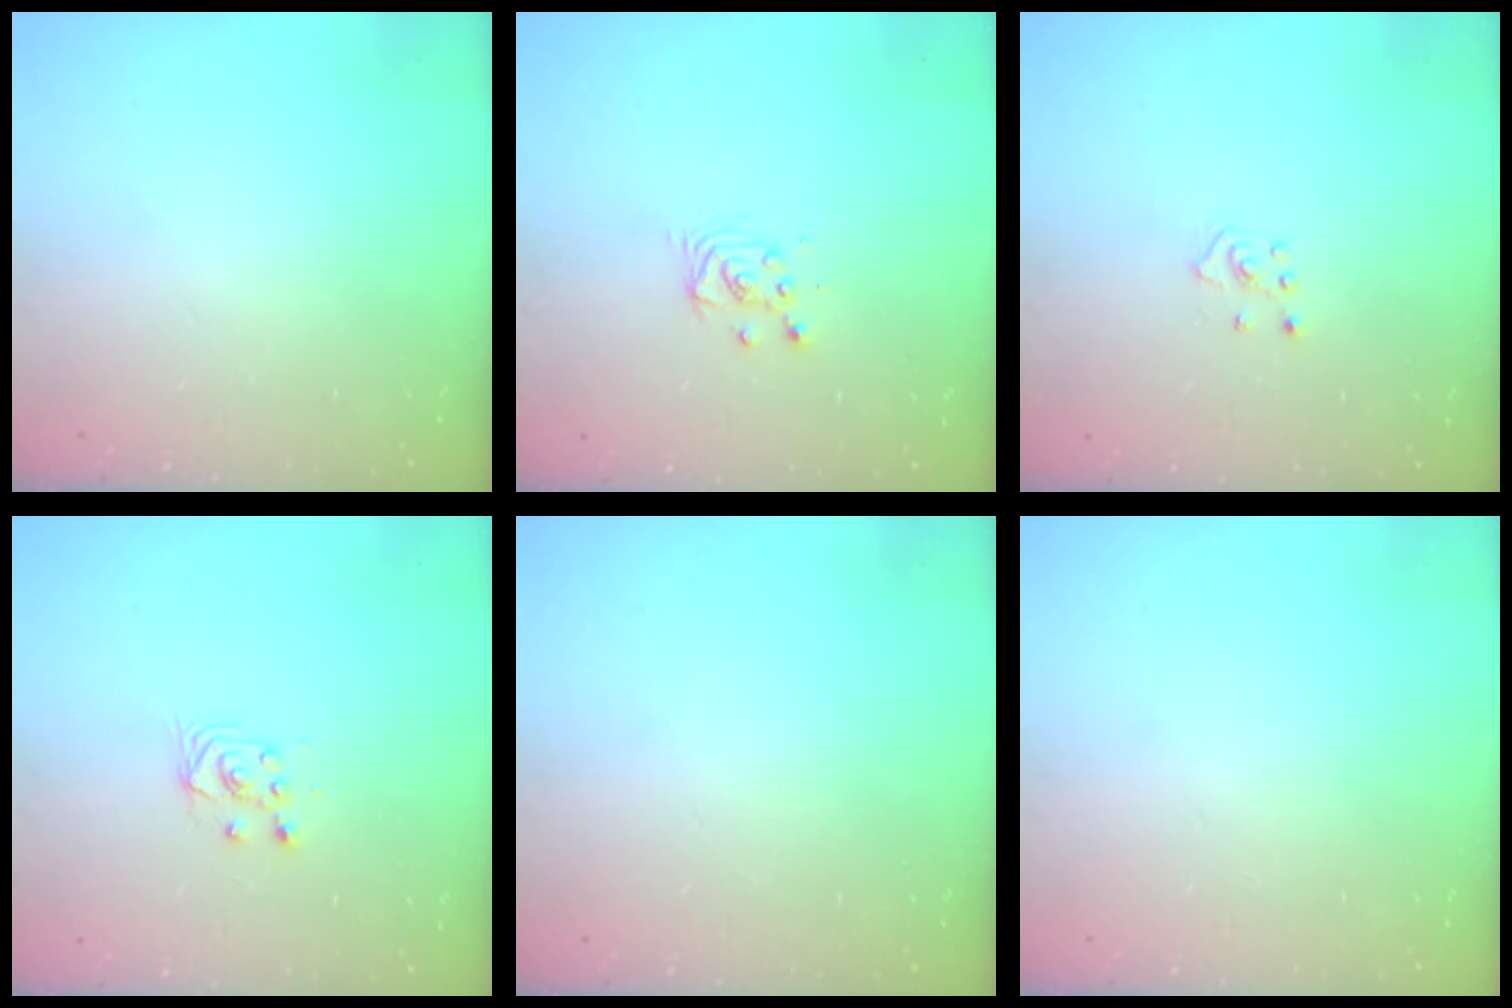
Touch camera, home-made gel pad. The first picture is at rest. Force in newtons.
{"total": 3.4, "press": 3.4, "slide": 0.4}
{"total": 2.4, "press": 2.4, "slide": 0.5}
{"total": 2.9, "press": 2.7, "slide": 1.0}
{"total": 0.0}
{"total": 0.0}